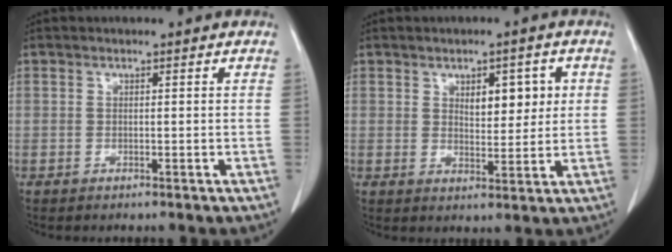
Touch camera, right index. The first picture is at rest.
{"total": 5.7, "force": [1.7, 2.7, 4.7], "torque": [-0.063, 0.004, 0.030]}